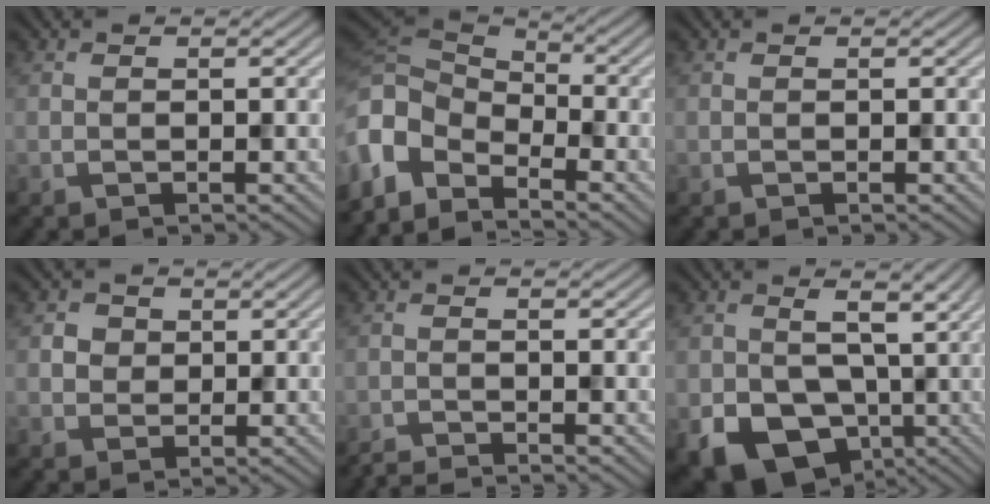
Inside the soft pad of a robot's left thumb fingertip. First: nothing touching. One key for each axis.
{"total": 8.3, "fx": -4.0, "fy": 5.1, "fz": 5.1, "tx": -0.137, "ty": -0.009, "tz": -0.092}
{"total": 0.0}
{"total": 2.4, "fx": 0.4, "fy": 2.3, "fz": 0.7, "tx": -0.023, "ty": -0.002, "tz": 0.003}
{"total": 2.3, "fx": -2.1, "fy": 0.0, "fz": 0.9, "tx": -0.017, "ty": -0.002, "tz": -0.046}
{"total": 13.8, "fx": -2.6, "fy": 10.4, "fz": 8.7, "tx": -0.134, "ty": -0.032, "tz": -0.029}